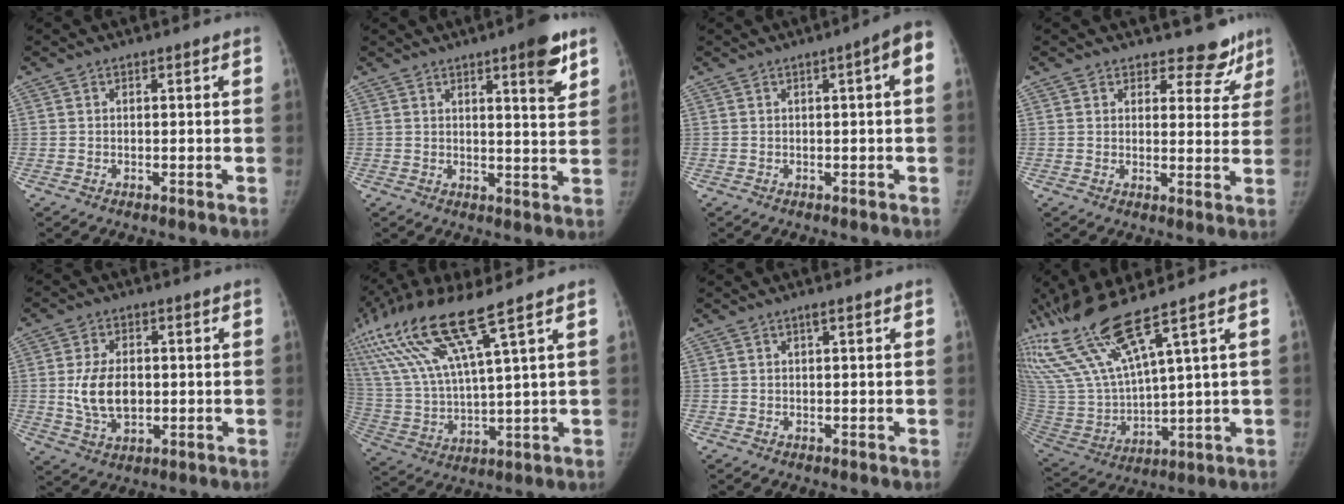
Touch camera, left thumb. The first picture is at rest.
{"total": 7.9, "force": [4.6, 1.5, 6.2], "torque": [-0.071, -0.025, 0.059]}
{"total": 4.4, "force": [0.6, 0.6, 4.3], "torque": [-0.057, 0.014, 0.004]}
{"total": 7.7, "force": [6.3, 4.1, 1.5], "torque": [0.029, -0.038, 0.071]}
{"total": 9.0, "force": [0.1, 5.9, 6.9], "torque": [-0.117, -0.004, 0.011]}
{"total": 18.9, "force": [11.1, 2.4, 15.1], "torque": [-0.333, -0.029, 0.219]}
{"total": 1.0, "force": [0.7, 0.2, 0.7], "torque": [-0.008, 0.000, 0.012]}
{"total": 18.4, "force": [12.3, 2.3, 13.4], "torque": [-0.279, -0.053, 0.250]}